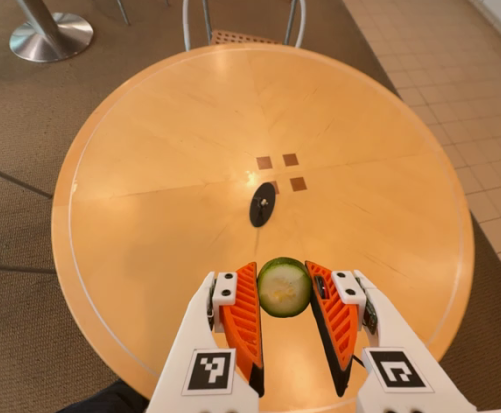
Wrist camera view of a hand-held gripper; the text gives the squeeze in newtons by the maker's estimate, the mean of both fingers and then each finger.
{"total": 6.4, "left": 6.3, "right": 6.6}